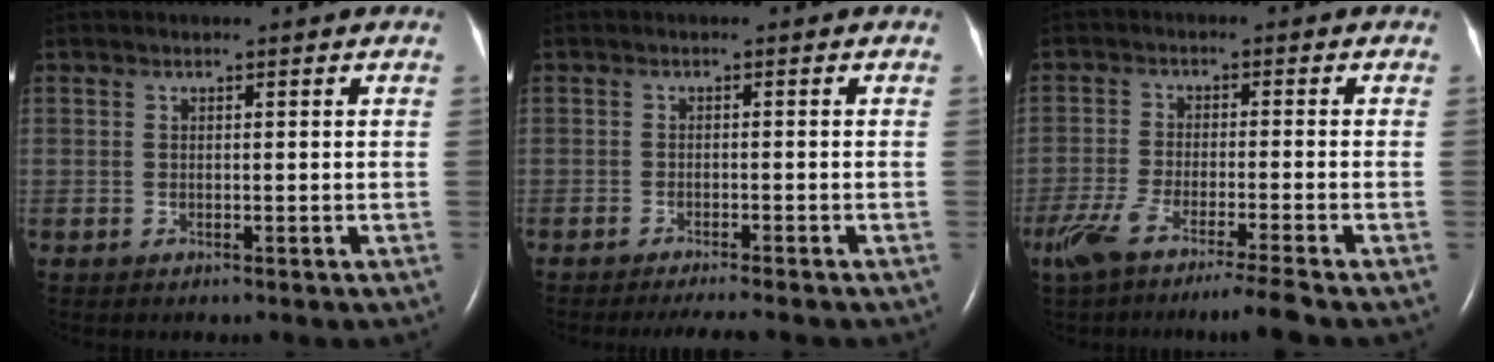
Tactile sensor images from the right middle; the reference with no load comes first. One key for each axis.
{"total": 4.8, "fx": -4.2, "fy": 0.1, "fz": 2.4, "tx": -0.032, "ty": -0.011, "tz": -0.061}
{"total": 10.0, "fx": -7.6, "fy": -1.0, "fz": 6.5, "tx": -0.107, "ty": -0.029, "tz": -0.127}